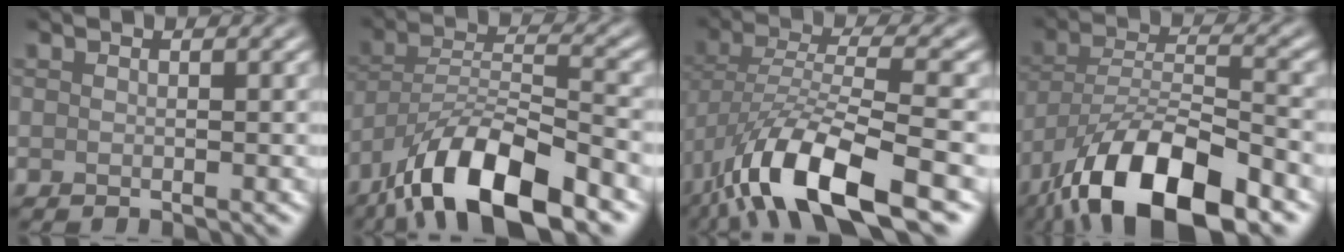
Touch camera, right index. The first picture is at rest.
{"total": 10.4, "force": [-7.0, 3.0, 7.1], "torque": [-0.122, 0.007, -0.131]}
{"total": 11.1, "force": [-6.6, 2.9, 8.5], "torque": [-0.156, 0.000, -0.123]}
{"total": 11.7, "force": [-7.6, 4.0, 8.0], "torque": [-0.140, 0.003, -0.147]}